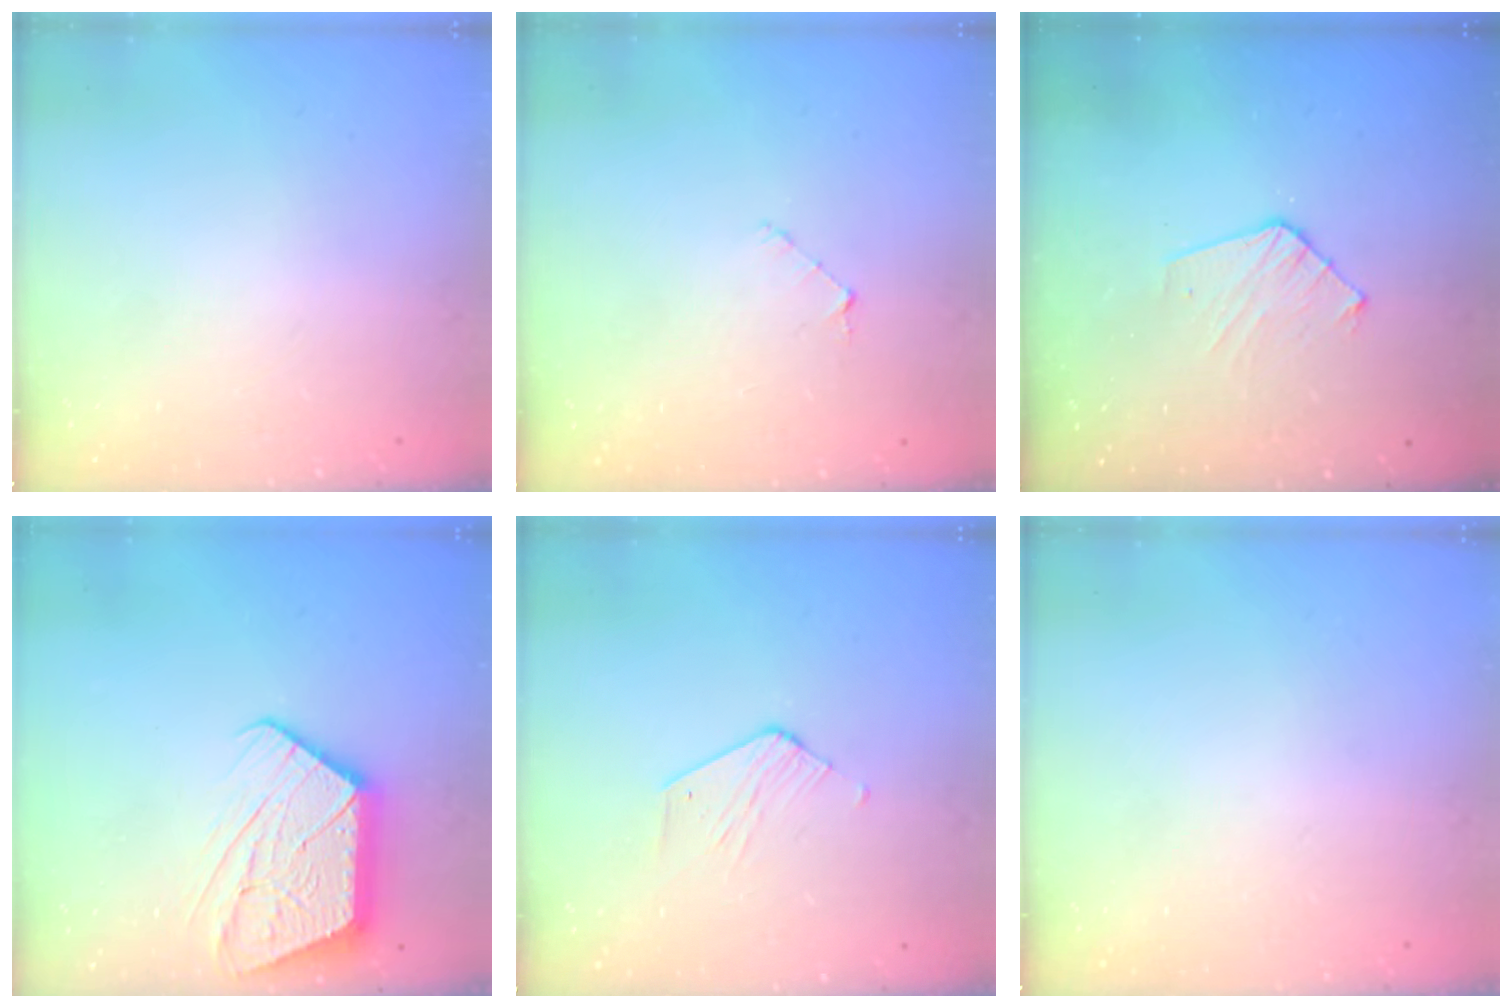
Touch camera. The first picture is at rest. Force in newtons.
{"total": 3.4, "press": 3.4, "slide": 0.3}
{"total": 5.9, "press": 5.9, "slide": 0.5}
{"total": 14.3, "press": 14.3, "slide": 1.3}
{"total": 2.6, "press": 2.6, "slide": 0.2}
{"total": 0.0}